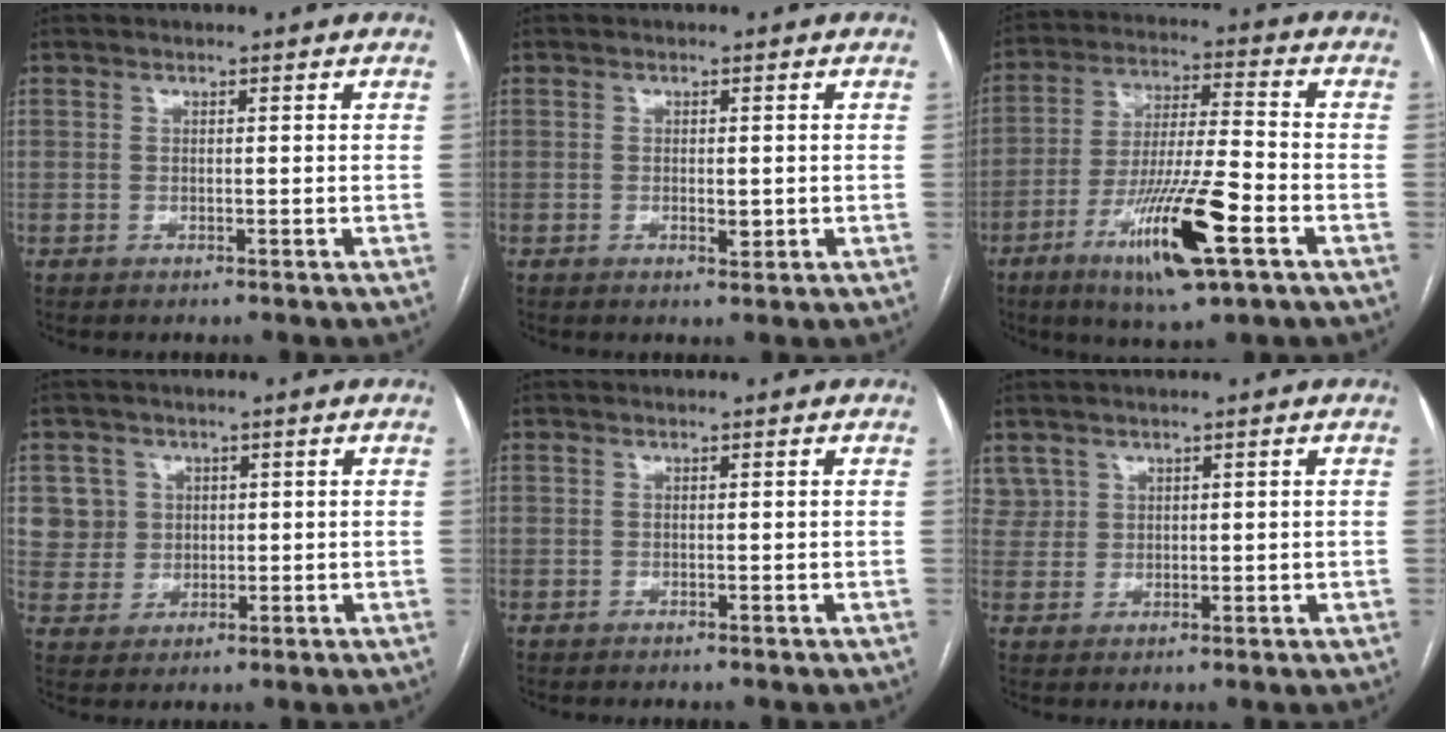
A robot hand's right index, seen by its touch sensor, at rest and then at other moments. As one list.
[{"total": 1.7, "force": [-0.3, 0.7, 1.5], "torque": [-0.024, -0.003, -0.001]}, {"total": 15.7, "force": [-7.2, 1.8, 13.8], "torque": [-0.256, -0.018, -0.122]}, {"total": 5.6, "force": [1.7, 5.3, -0.1], "torque": [0.010, 0.014, 0.038]}, {"total": 0.0}, {"total": 2.8, "force": [1.9, 2.0, 0.0], "torque": [0.008, 0.008, 0.036]}]